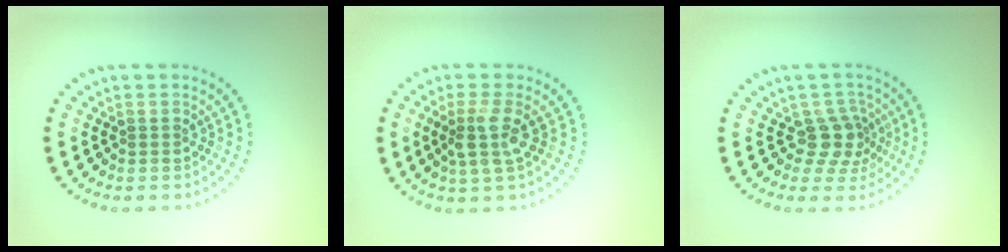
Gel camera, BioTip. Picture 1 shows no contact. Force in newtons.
{"total": 2.8, "press": 2.2, "slide": 1.8}
{"total": 2.7, "press": 2.1, "slide": 1.7}